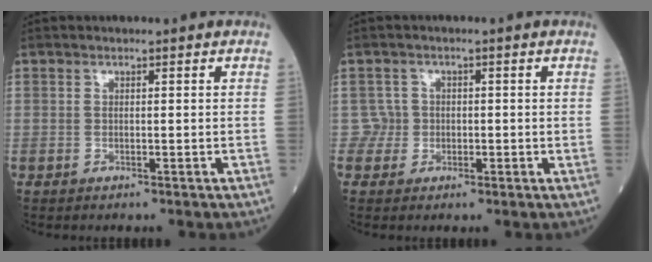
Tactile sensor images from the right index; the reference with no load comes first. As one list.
[{"total": 2.3, "force": [-0.3, 2.3, -0.3], "torque": [0.016, 0.009, -0.008]}]